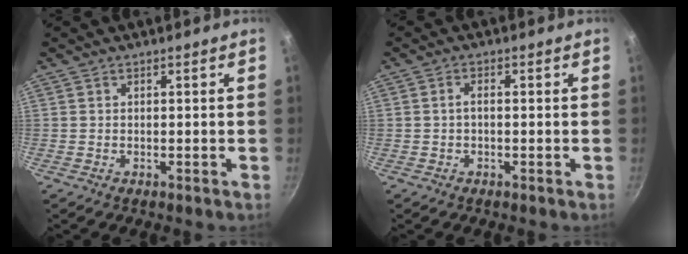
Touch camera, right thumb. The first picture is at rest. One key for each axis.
{"total": 1.6, "fx": -0.2, "fy": 0.8, "fz": 1.4, "tx": -0.029, "ty": 0.011, "tz": -0.005}